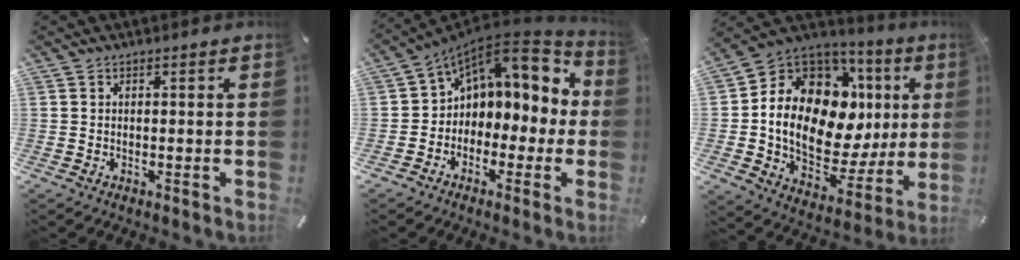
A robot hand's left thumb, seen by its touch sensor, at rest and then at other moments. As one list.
[{"total": 10.3, "force": [4.2, 7.4, 5.7], "torque": [-0.094, -0.026, 0.072]}, {"total": 18.5, "force": [3.1, 12.6, 13.2], "torque": [-0.247, -0.051, 0.057]}]